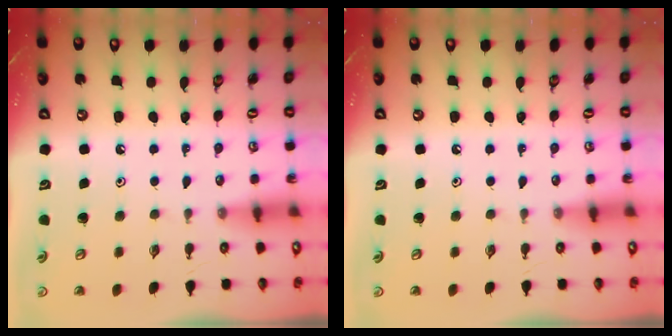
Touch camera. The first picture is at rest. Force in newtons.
{"total": 0.0}